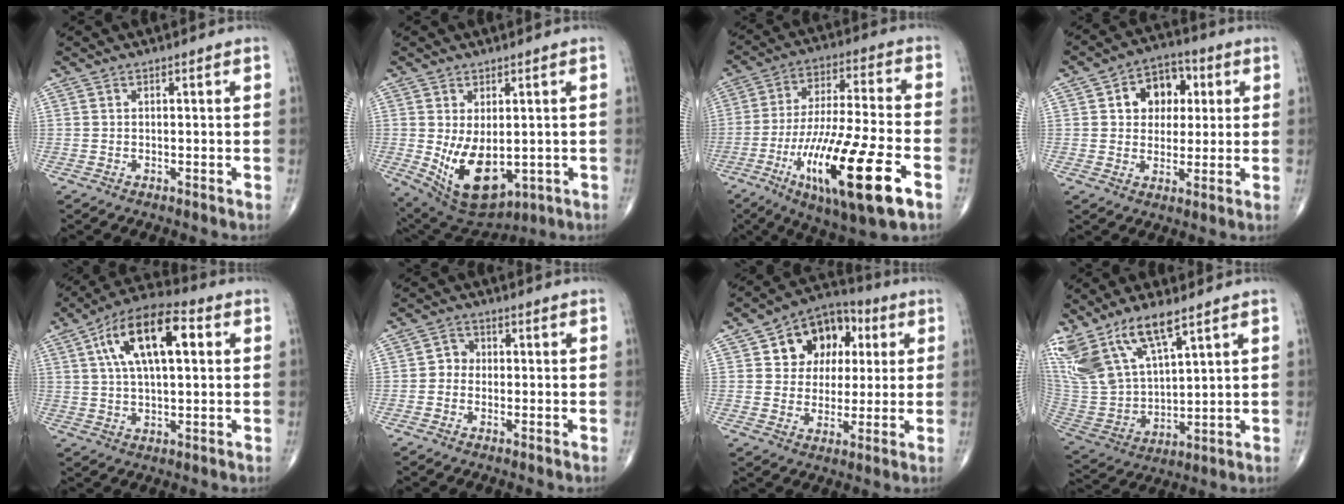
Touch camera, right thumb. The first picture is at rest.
{"total": 12.1, "force": [-1.4, 6.9, 9.8], "torque": [-0.154, -0.014, 0.007]}
{"total": 22.2, "force": [-9.0, 4.7, 19.7], "torque": [-0.385, 0.007, -0.149]}
{"total": 10.0, "force": [2.6, 7.6, 6.0], "torque": [-0.042, 0.007, 0.035]}
{"total": 15.8, "force": [4.5, 6.8, 13.5], "torque": [-0.229, 0.018, 0.070]}
{"total": 2.6, "force": [-0.4, 2.4, 1.1], "torque": [0.001, 0.009, -0.017]}
{"total": 13.5, "force": [4.2, 10.4, 7.6], "torque": [-0.061, 0.005, 0.061]}
{"total": 18.0, "force": [11.2, 7.1, 12.1], "torque": [-0.248, -0.041, 0.237]}